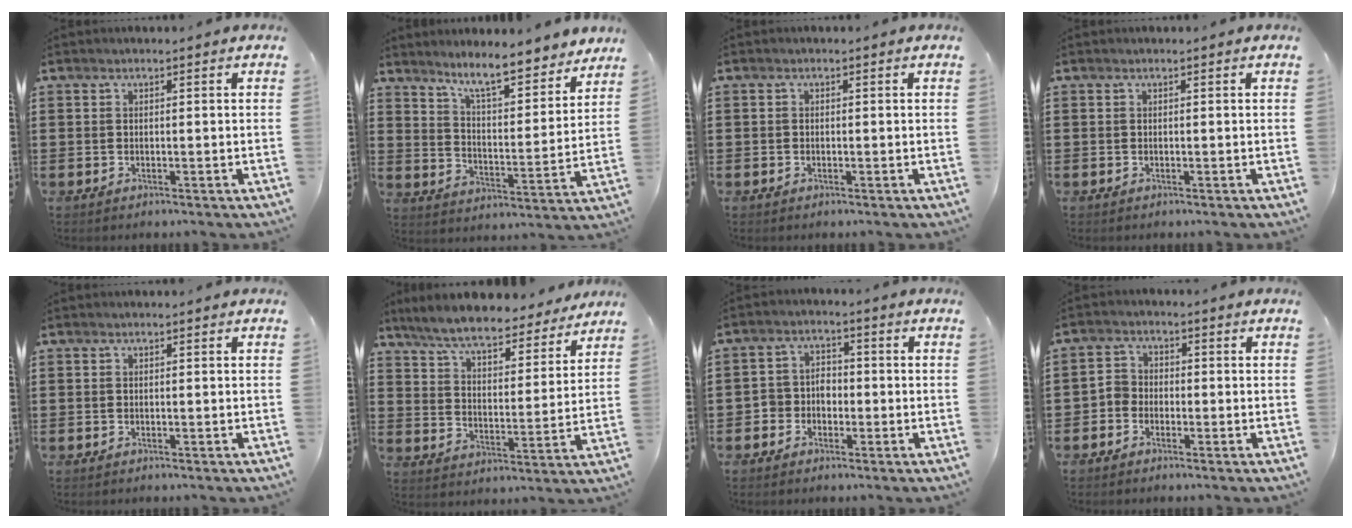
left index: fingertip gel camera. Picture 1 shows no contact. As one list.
[{"total": 8.2, "force": [7.4, 0.3, 3.6], "torque": [-0.079, -0.047, 0.126]}, {"total": 0.5, "force": [-0.3, 0.4, 0.2], "torque": [-0.006, 0.001, -0.005]}, {"total": 0.0}, {"total": 0.0}, {"total": 7.7, "force": [7.1, 0.7, 3.0], "torque": [-0.088, -0.039, 0.124]}, {"total": 3.3, "force": [-1.7, 2.7, 0.8], "torque": [-0.027, 0.009, -0.040]}, {"total": 2.6, "force": [-1.4, 2.1, 0.6], "torque": [-0.028, 0.006, -0.035]}]